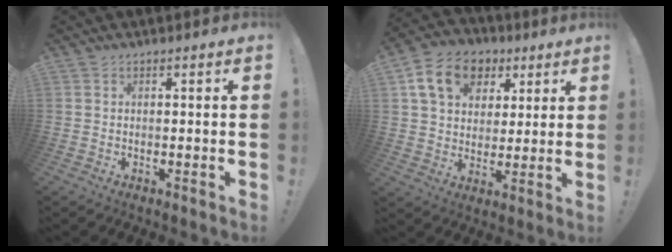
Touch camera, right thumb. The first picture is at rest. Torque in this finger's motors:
{"motor_torque": [-0.21, 0.86, 0.27, -0.01, 0.24]}